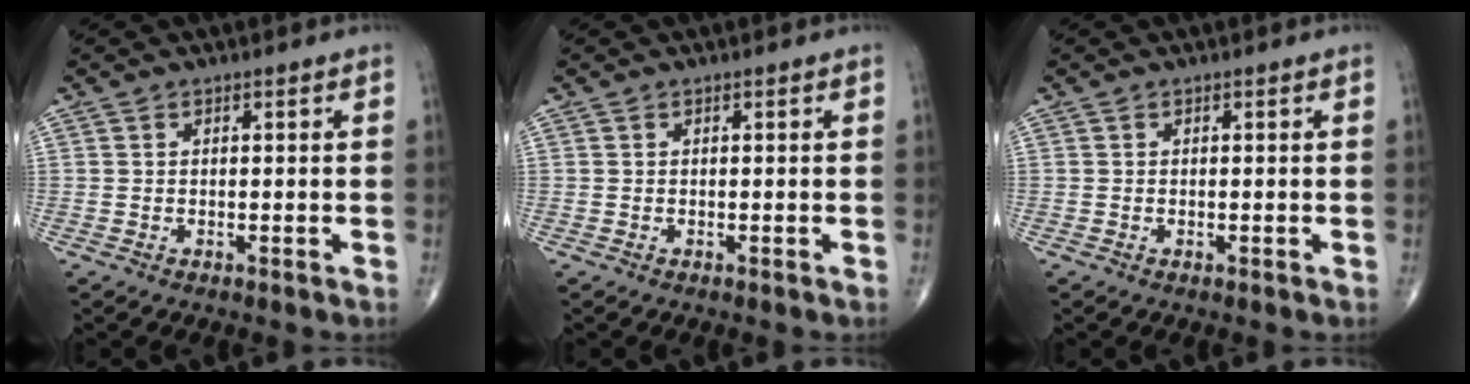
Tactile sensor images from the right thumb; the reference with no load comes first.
{"total": 0.0}
{"total": 0.0}